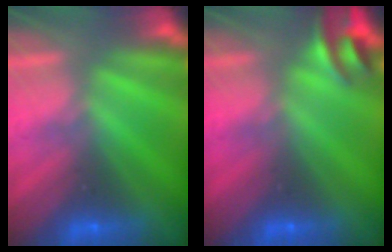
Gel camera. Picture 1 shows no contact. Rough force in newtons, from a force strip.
{"total": 2.8}